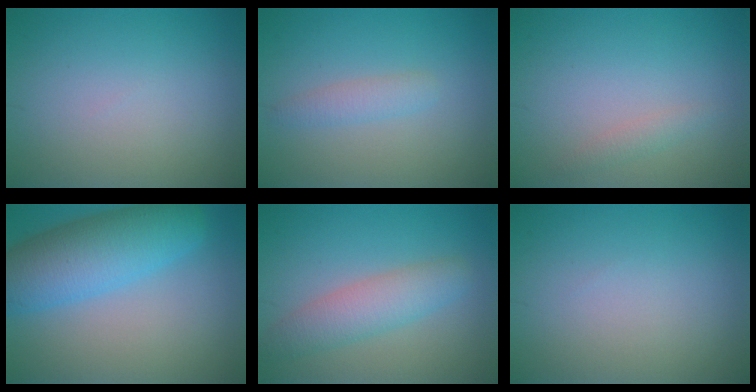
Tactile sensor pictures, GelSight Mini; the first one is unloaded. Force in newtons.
{"total": 1.6, "press": 1.6, "slide": 0.1}
{"total": 1.0, "press": 1.0, "slide": 0.0}
{"total": 7.9, "press": 7.9, "slide": 0.3}
{"total": 3.8, "press": 3.8, "slide": 0.1}
{"total": 0.0}